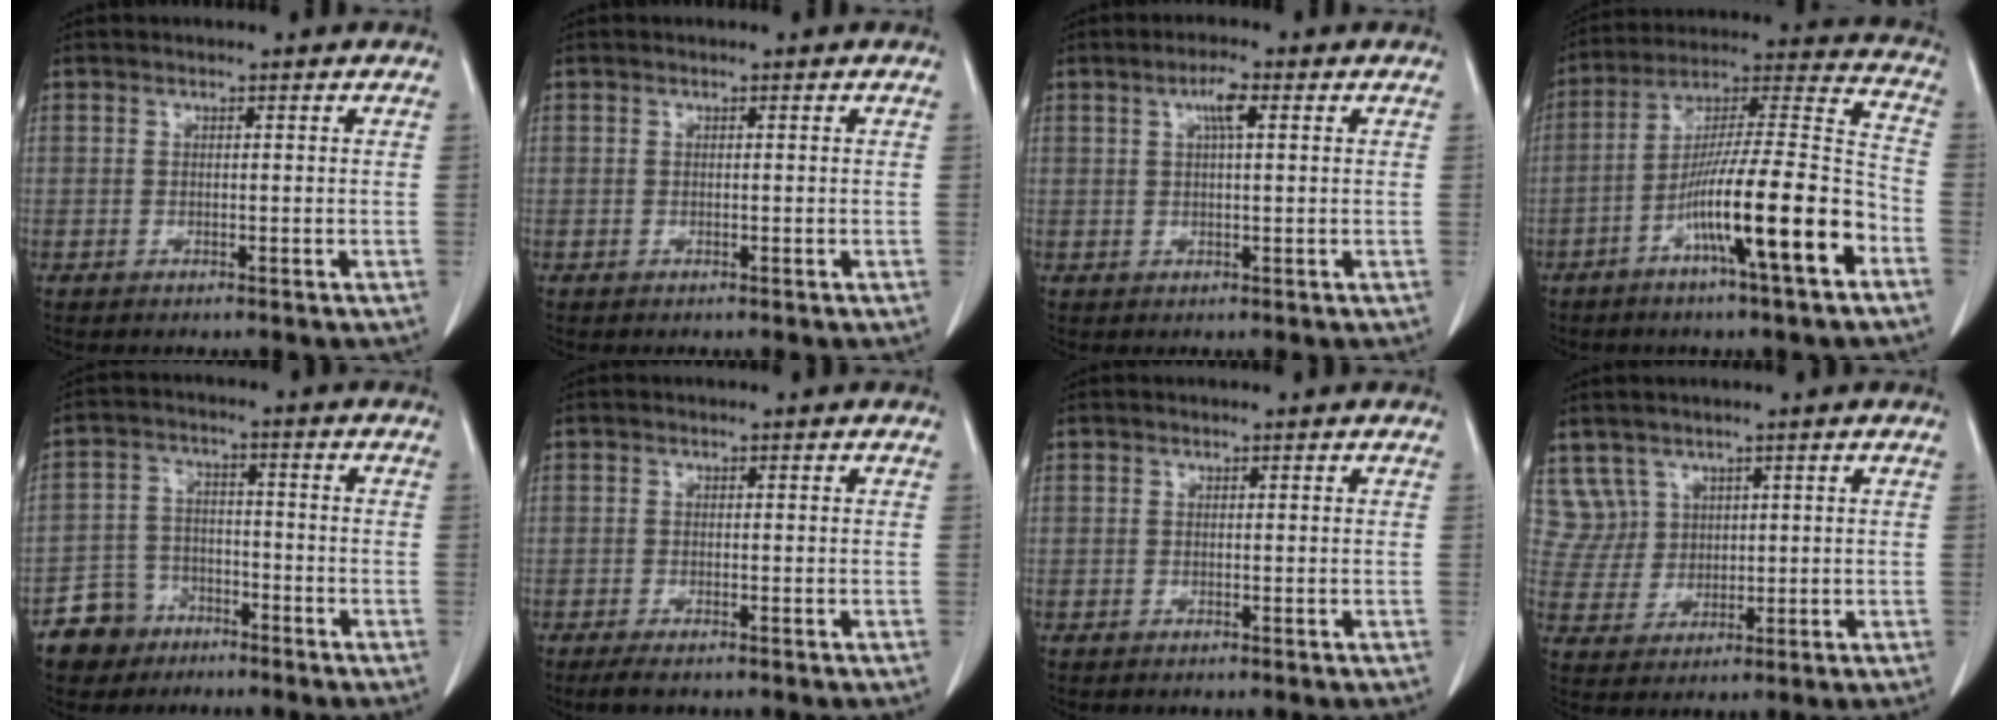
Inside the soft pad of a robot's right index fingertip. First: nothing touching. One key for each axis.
{"total": 0.0}
{"total": 3.2, "fx": 1.2, "fy": 0.5, "fz": 3.0, "tx": -0.056, "ty": 0.005, "tz": 0.020}
{"total": 17.8, "fx": -7.8, "fy": 0.8, "fz": 16.0, "tx": -0.272, "ty": -0.002, "tz": -0.133}
{"total": 6.8, "fx": -4.4, "fy": 5.1, "fz": 0.3, "tx": 0.001, "ty": 0.009, "tz": -0.079}
{"total": 2.6, "fx": -2.0, "fy": 0.5, "fz": 1.6, "tx": -0.031, "ty": -0.007, "tz": -0.032}
{"total": 0.0}
{"total": 5.4, "fx": 3.0, "fy": 4.4, "fz": -0.4, "tx": 0.015, "ty": 0.011, "tz": 0.067}